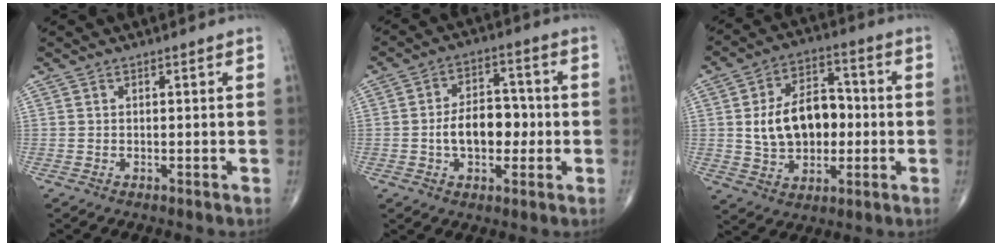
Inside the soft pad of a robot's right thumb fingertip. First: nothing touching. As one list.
[{"total": 9.8, "force": [-1.3, 6.2, 7.6], "torque": [-0.099, 0.024, -0.026]}, {"total": 14.8, "force": [-0.3, 10.3, 10.6], "torque": [-0.143, 0.027, 0.000]}]